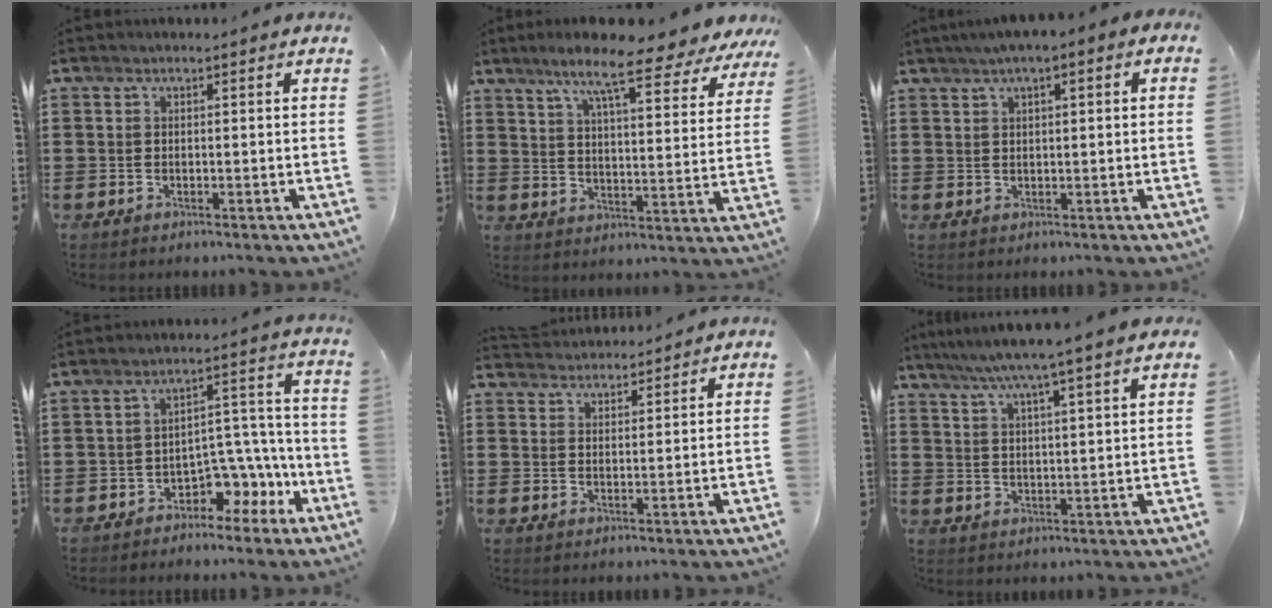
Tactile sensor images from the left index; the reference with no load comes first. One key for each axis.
{"total": 10.3, "fx": 8.2, "fy": 0.7, "fz": 6.2, "tx": -0.128, "ty": -0.037, "tz": 0.135}
{"total": 2.4, "fx": 0.7, "fy": 0.5, "fz": 2.2, "tx": -0.041, "ty": 0.005, "tz": 0.010}
{"total": 6.9, "fx": -4.2, "fy": 4.4, "fz": 3.4, "tx": -0.062, "ty": 0.016, "tz": -0.076}
{"total": 3.2, "fx": 3.2, "fy": 0.2, "fz": -0.3, "tx": -0.005, "ty": -0.009, "tz": 0.061}
{"total": 5.9, "fx": 4.7, "fy": -0.9, "fz": 3.4, "tx": -0.081, "ty": -0.022, "tz": 0.078}